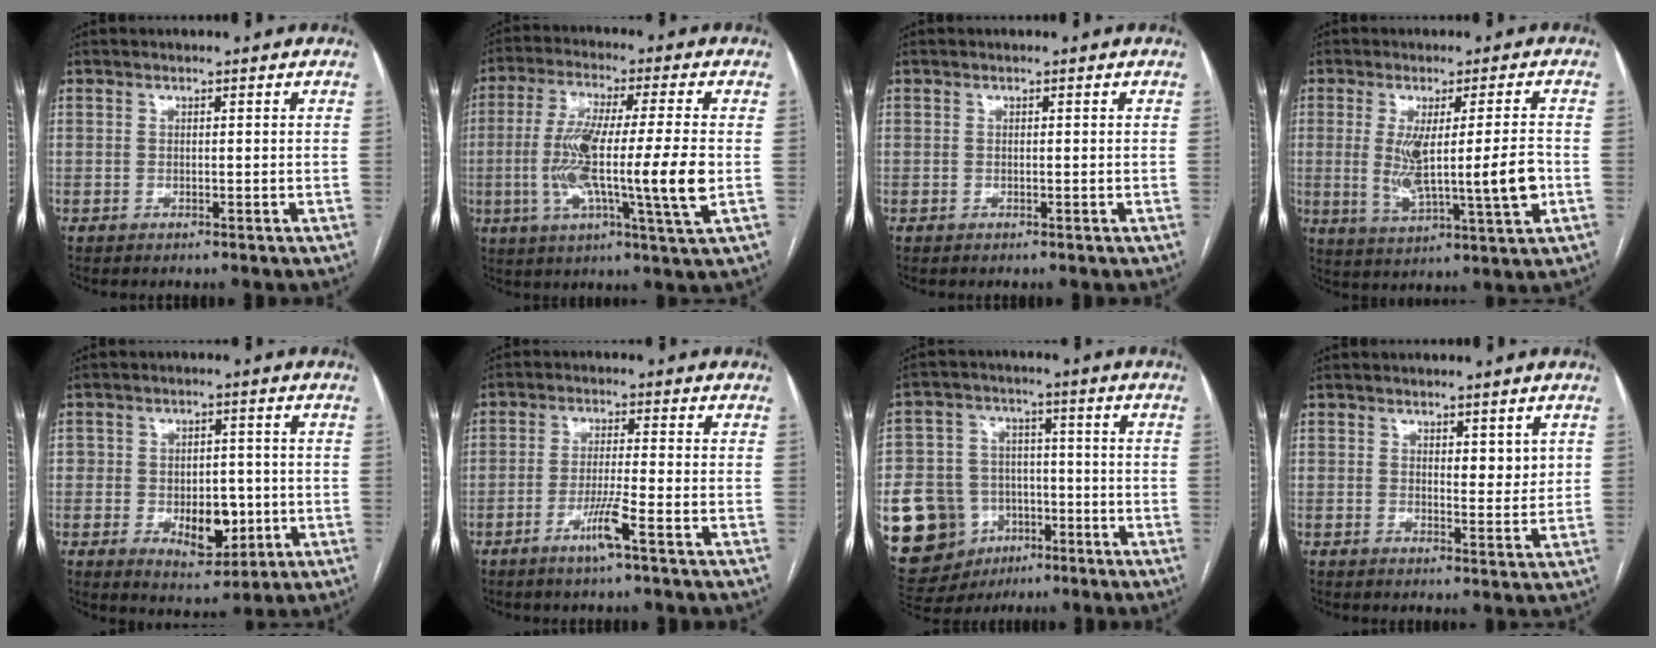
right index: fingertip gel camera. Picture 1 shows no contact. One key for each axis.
{"total": 15.6, "fx": -1.8, "fy": 0.1, "fz": 15.5, "tx": -0.290, "ty": -0.013, "tz": -0.040}
{"total": 0.0}
{"total": 11.1, "fx": -0.7, "fy": 0.7, "fz": 11.1, "tx": -0.195, "ty": -0.009, "tz": -0.004}
{"total": 7.6, "fx": -1.7, "fy": 4.6, "fz": 5.8, "tx": -0.080, "ty": 0.004, "tz": -0.015}
{"total": 5.1, "fx": -2.7, "fy": -0.7, "fz": 4.3, "tx": -0.083, "ty": -0.011, "tz": -0.054}
{"total": 16.6, "fx": -5.6, "fy": 14.4, "fz": 6.1, "tx": -0.149, "ty": 0.040, "tz": -0.080}
{"total": 3.3, "fx": 1.6, "fy": 1.2, "fz": 2.7, "tx": -0.034, "ty": -0.010, "tz": 0.024}